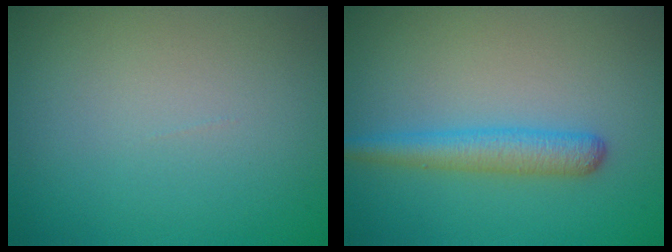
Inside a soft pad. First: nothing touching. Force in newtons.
{"total": 2.9, "press": 2.9, "slide": 0.1}